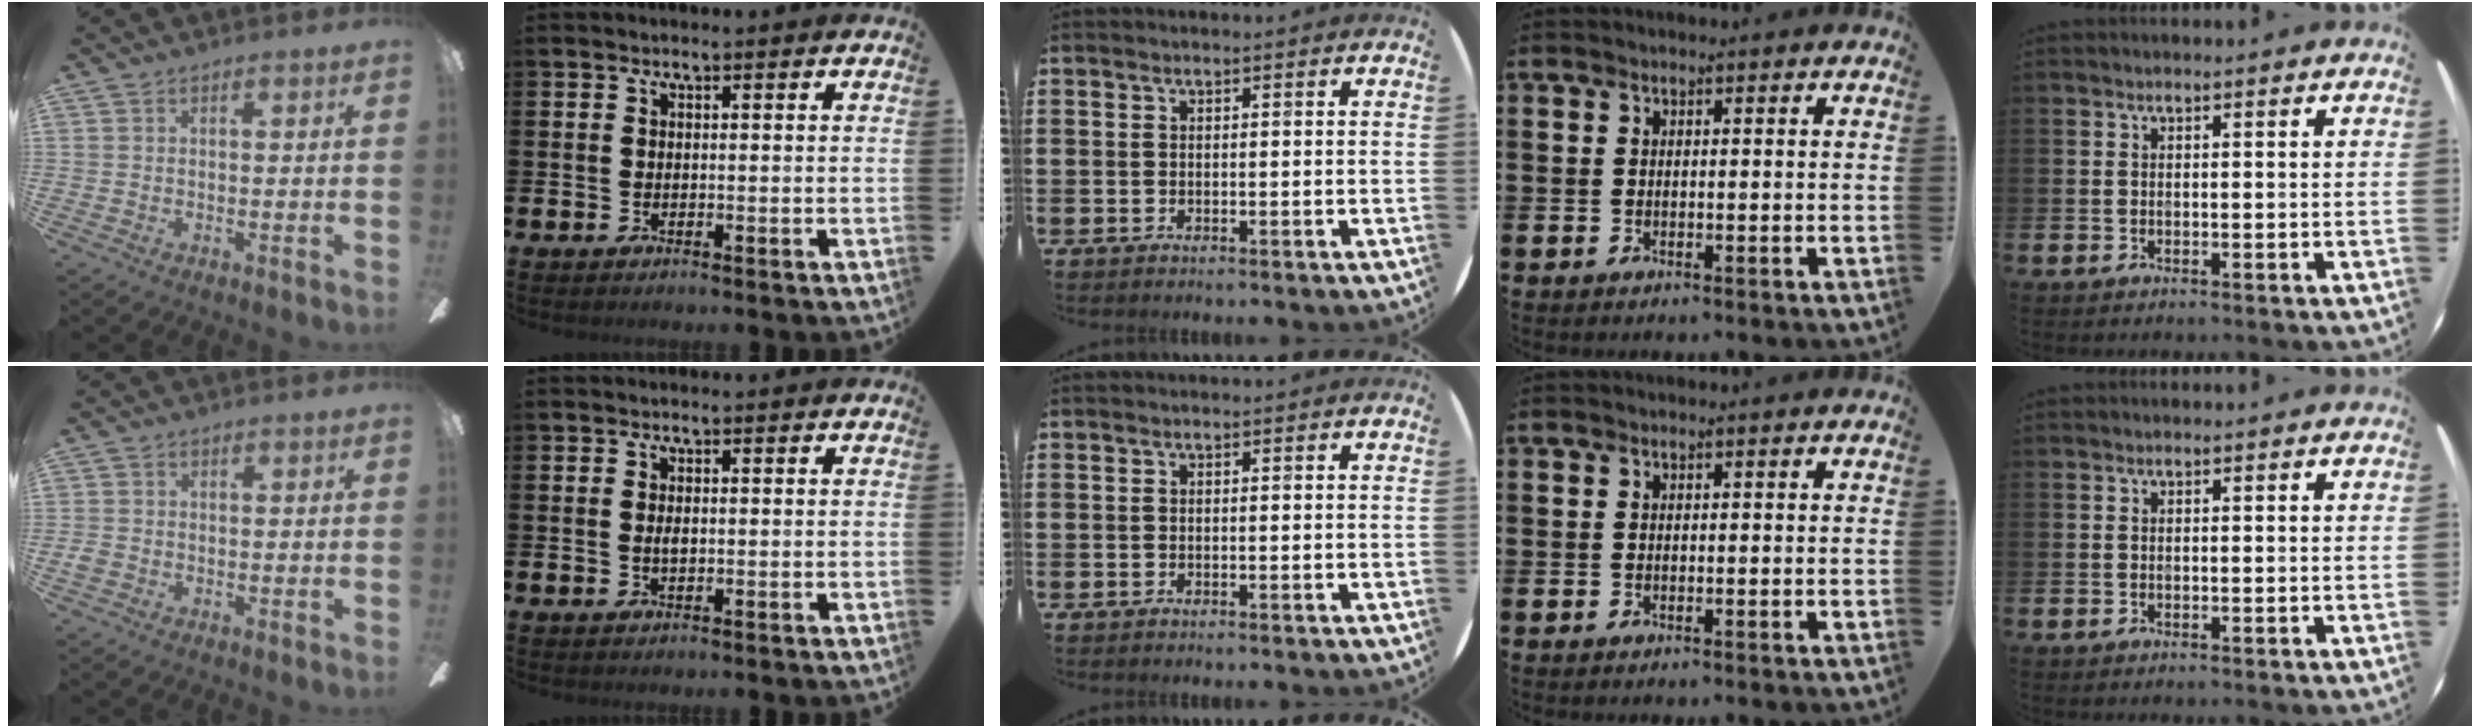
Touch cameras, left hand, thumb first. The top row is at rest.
{"thumb": {"total": 2.0, "force": [-0.8, 1.5, 0.9], "torque": [-0.015, 0.007, -0.016]}, "index": {"total": 0.8, "force": [0.0, 0.3, 0.8], "torque": [-0.015, 0.002, 0.000]}}